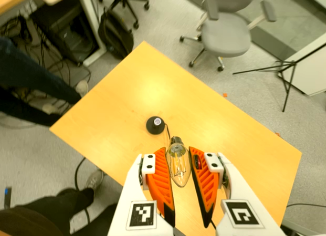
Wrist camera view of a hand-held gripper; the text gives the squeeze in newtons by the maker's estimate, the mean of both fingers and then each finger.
{"total": 12.4, "left": 13.6, "right": 11.1}